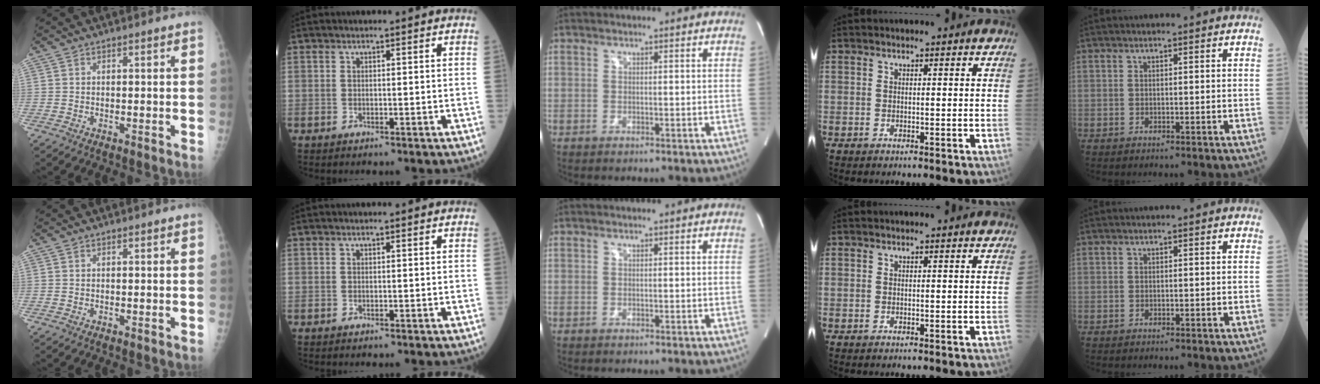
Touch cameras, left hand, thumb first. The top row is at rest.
{}